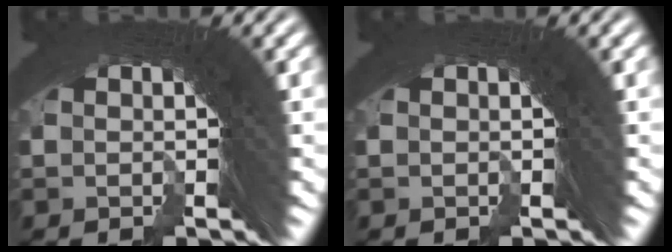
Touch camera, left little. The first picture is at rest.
{"total": 0.0}